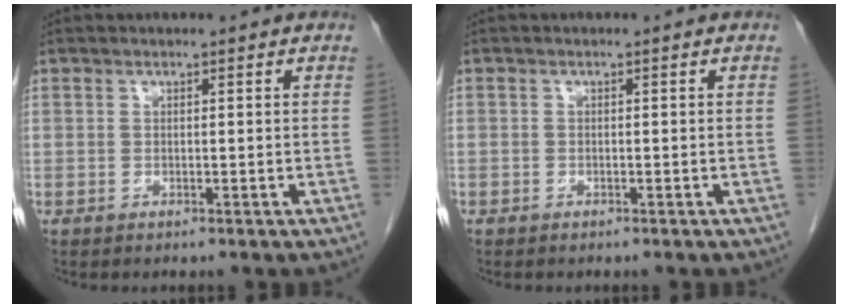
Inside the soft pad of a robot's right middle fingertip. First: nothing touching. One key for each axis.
{"total": 0.5, "fx": -0.4, "fy": 0.4, "fz": 0.0, "tx": -0.007, "ty": 0.003, "tz": -0.009}